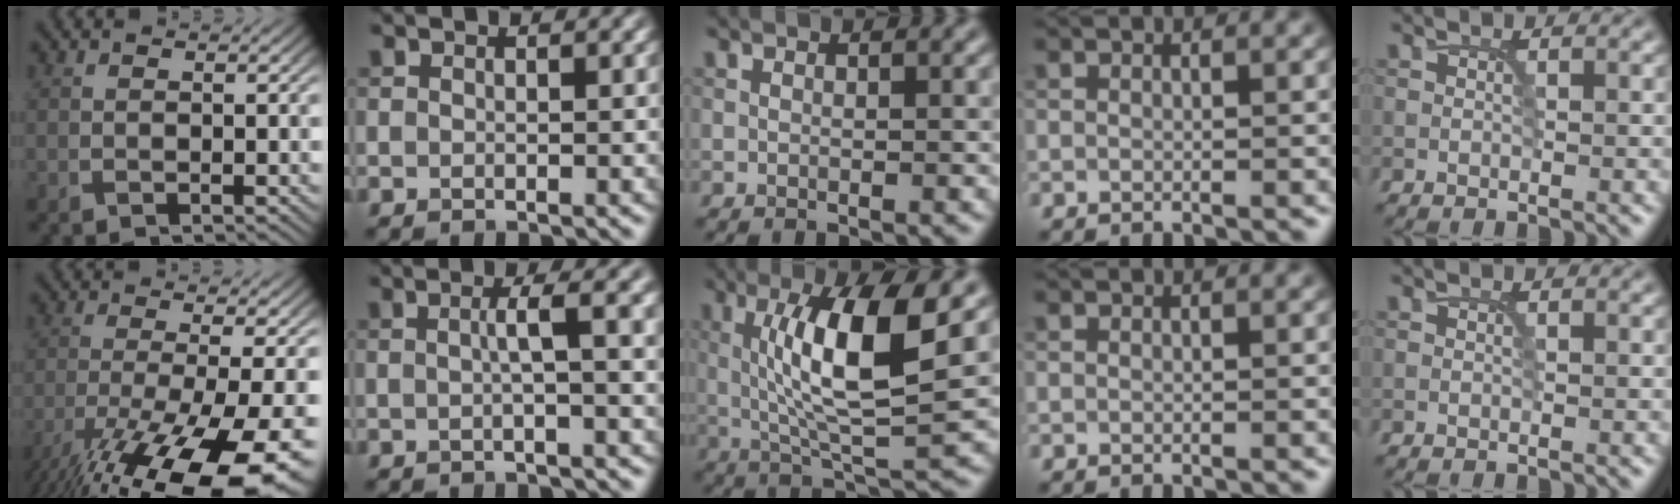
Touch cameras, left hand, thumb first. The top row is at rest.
{"thumb": {"total": 16.6, "force": [-9.9, 3.8, 12.7], "torque": [-0.232, -0.029, -0.156]}, "index": {"total": 3.7, "force": [0.3, 0.7, 3.6], "torque": [-0.048, 0.009, -0.001]}, "middle": {"total": 8.2, "force": [1.6, 1.4, 7.9], "torque": [-0.142, -0.001, 0.033]}}